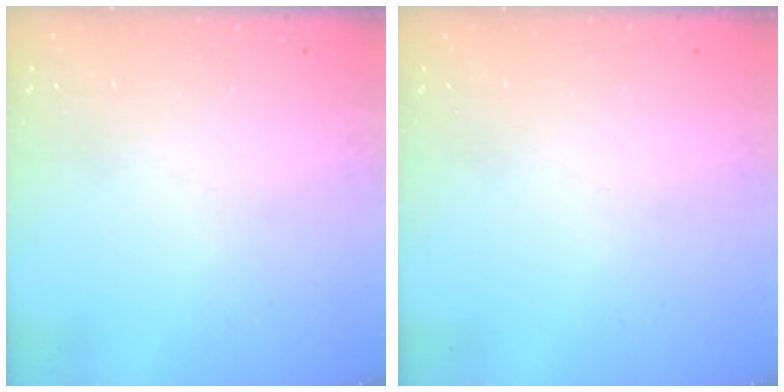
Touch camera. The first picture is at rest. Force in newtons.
{"total": 0.0}